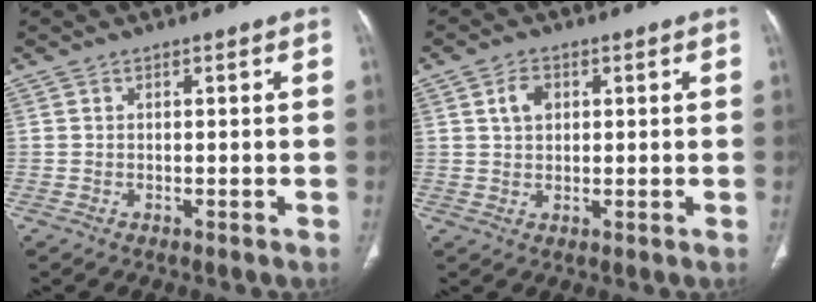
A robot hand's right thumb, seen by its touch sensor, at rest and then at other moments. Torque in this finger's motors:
{"motor_torque": [-0.20, -0.22, -0.30, 0.56, 0.03]}